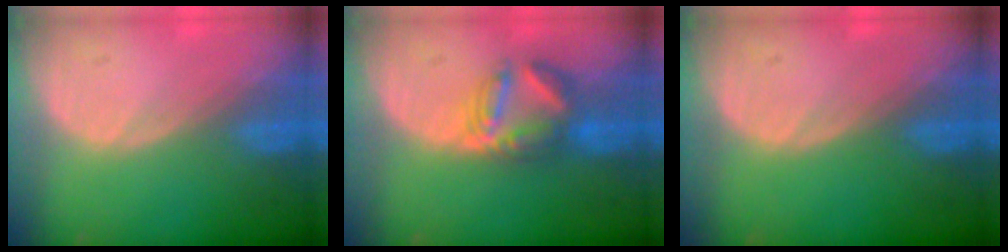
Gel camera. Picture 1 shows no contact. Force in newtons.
{"total": 5.9, "press": 5.9, "slide": 0.3}
{"total": 0.0}